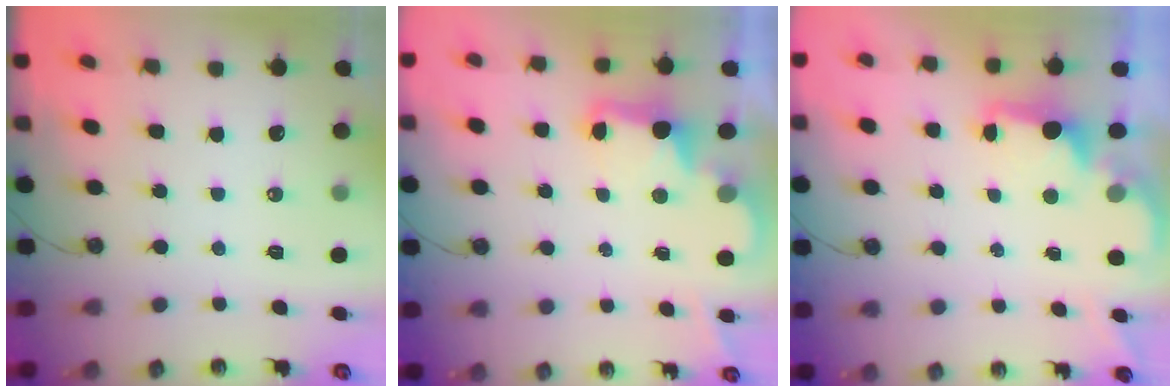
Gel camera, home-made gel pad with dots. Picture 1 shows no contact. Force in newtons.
{"total": 3.0, "press": 3.0, "slide": 0.6}
{"total": 1.9, "press": 1.7, "slide": 0.8}